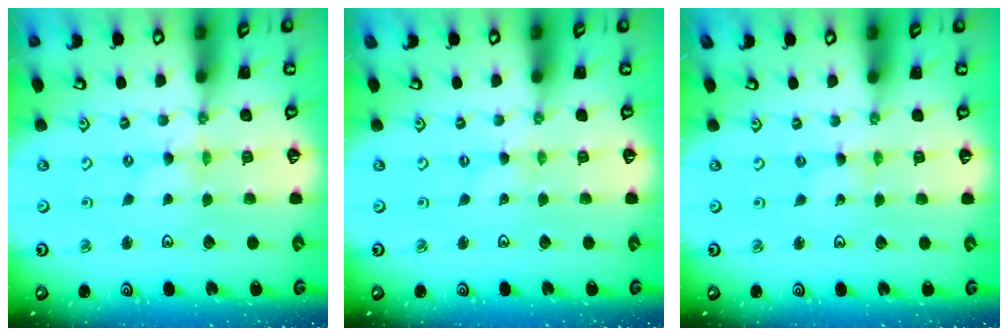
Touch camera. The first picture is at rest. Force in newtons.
{"total": 0.0}
{"total": 1.1, "press": 1.1, "slide": 0.1}